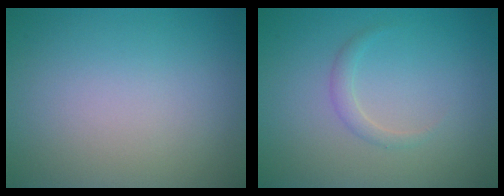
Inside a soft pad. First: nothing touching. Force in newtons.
{"total": 1.1, "press": 1.1, "slide": 0.1}